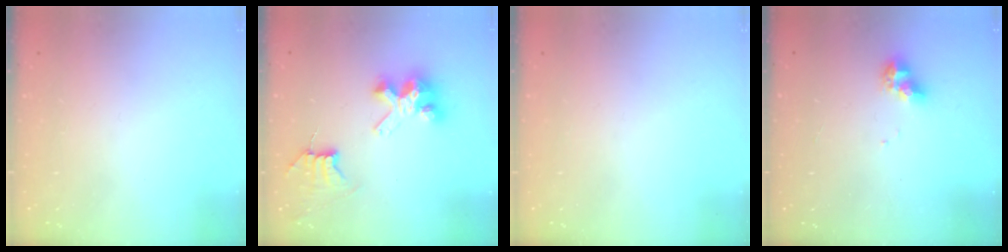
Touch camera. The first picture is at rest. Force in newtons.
{"total": 8.2, "press": 8.2, "slide": 0.7}
{"total": 0.0}
{"total": 7.4, "press": 7.3, "slide": 1.0}